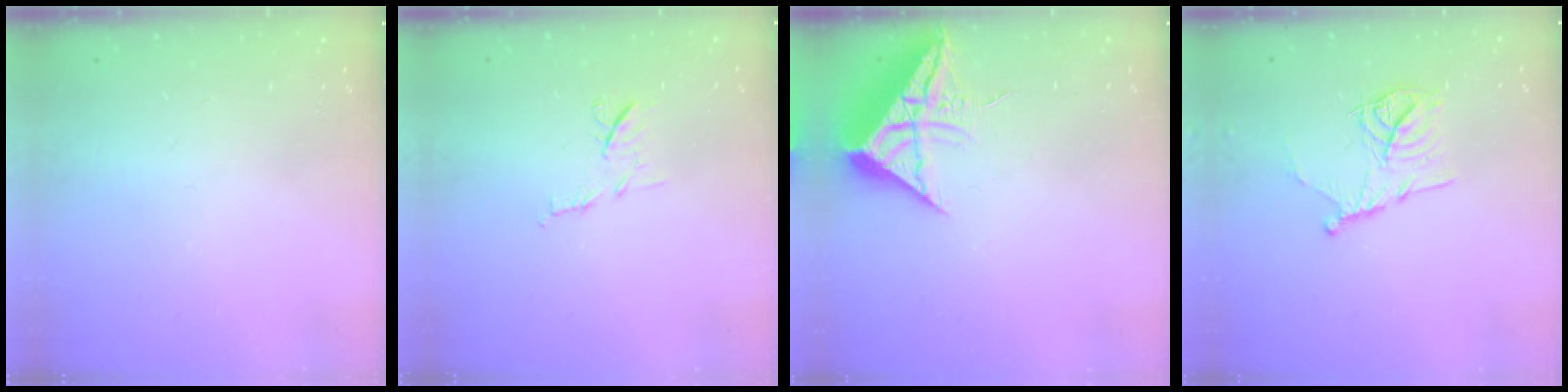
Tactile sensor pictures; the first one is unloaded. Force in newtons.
{"total": 6.2, "press": 6.2, "slide": 0.7}
{"total": 10.4, "press": 10.3, "slide": 1.1}
{"total": 11.8, "press": 11.8, "slide": 0.9}